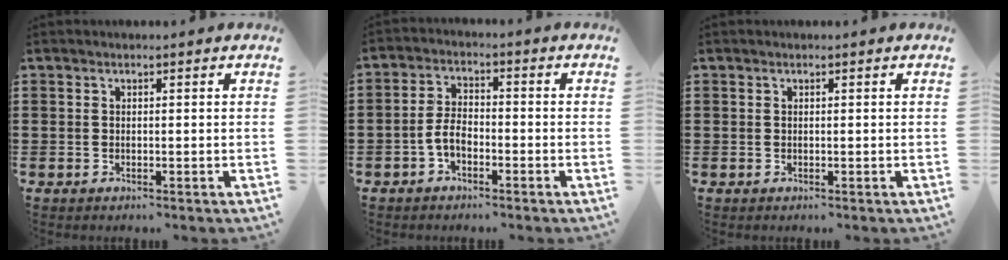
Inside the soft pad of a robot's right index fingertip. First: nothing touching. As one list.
[{"total": 4.1, "force": [-1.9, 2.0, 2.9], "torque": [-0.074, 0.000, -0.043]}, {"total": 0.0}]